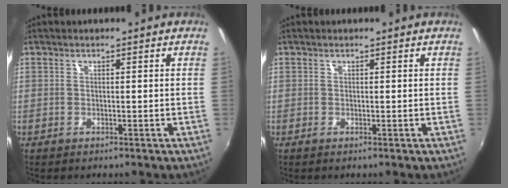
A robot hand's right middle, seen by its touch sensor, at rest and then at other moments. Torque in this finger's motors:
{"motor_torque": [0.00, 0.00, -0.01, 0.00]}